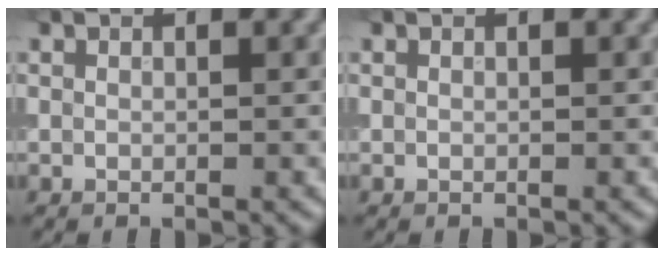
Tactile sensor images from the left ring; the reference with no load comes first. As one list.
[{"total": 0.0}]